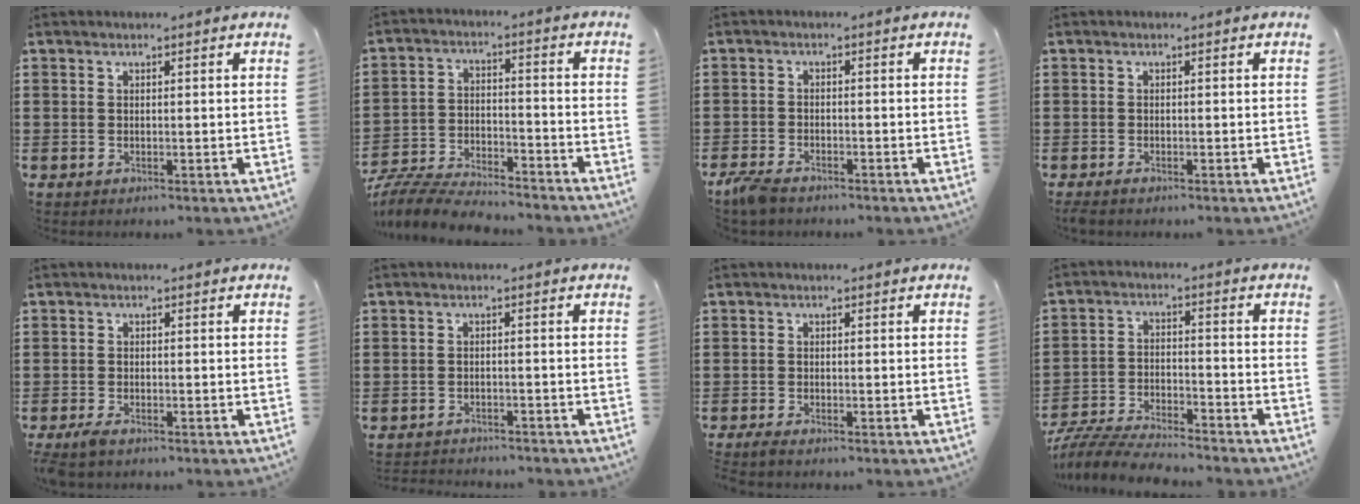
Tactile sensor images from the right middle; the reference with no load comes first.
{"total": 7.8, "force": [-7.5, 0.9, 1.7], "torque": [-0.044, 0.010, -0.150]}
{"total": 2.7, "force": [-2.2, 0.9, 1.2], "torque": [-0.044, -0.003, -0.051]}
{"total": 0.7, "force": [-0.6, 0.1, 0.4], "torque": [-0.010, -0.004, -0.010]}
{"total": 1.6, "force": [-1.2, 0.4, 1.0], "torque": [-0.027, -0.002, -0.026]}
{"total": 1.9, "force": [-1.9, 0.3, -0.1], "torque": [-0.006, 0.000, -0.042]}
{"total": 1.1, "force": [-1.0, 0.1, 0.5], "torque": [-0.010, -0.003, -0.019]}
{"total": 7.1, "force": [-6.9, 0.7, 1.6], "torque": [-0.037, 0.008, -0.136]}